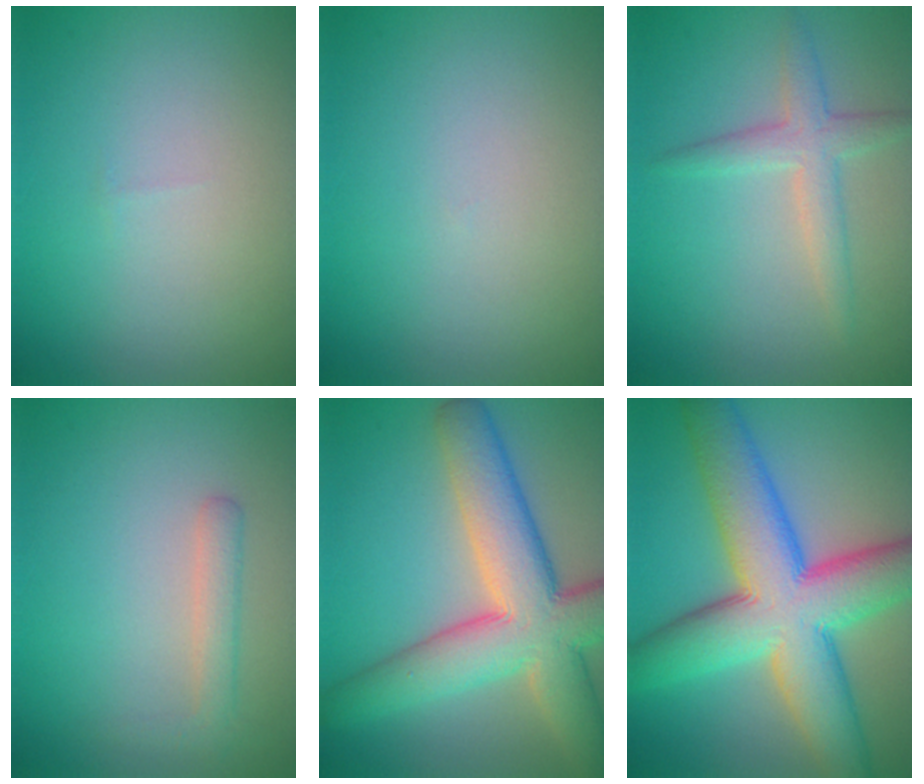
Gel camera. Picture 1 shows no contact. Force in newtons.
{"total": 0.0}
{"total": 2.8, "press": 2.8, "slide": 0.0}
{"total": 1.8, "press": 1.8, "slide": 0.1}
{"total": 10.3, "press": 10.3, "slide": 0.5}
{"total": 12.5, "press": 12.5, "slide": 0.3}